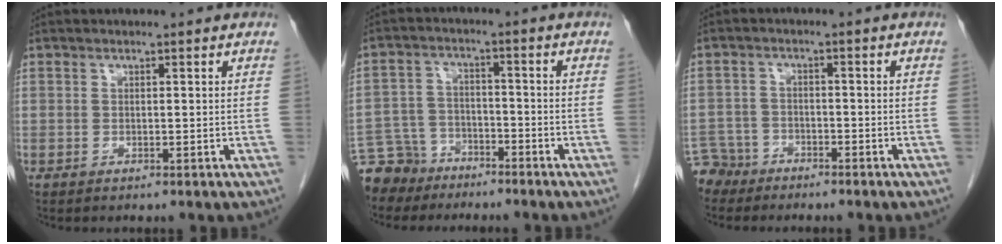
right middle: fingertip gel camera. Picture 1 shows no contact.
{"total": 7.9, "force": [-6.7, 4.2, 0.1], "torque": [-0.007, 0.005, -0.125]}
{"total": 4.8, "force": [-4.1, 2.3, -0.7], "torque": [0.016, -0.002, -0.081]}